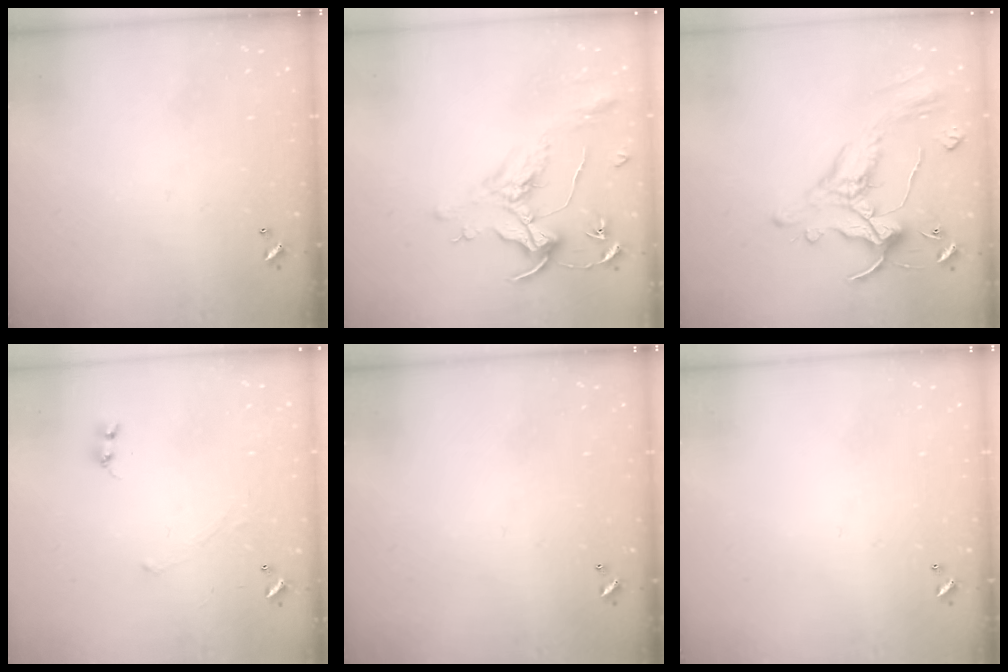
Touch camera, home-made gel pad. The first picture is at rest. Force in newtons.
{"total": 1.6, "press": 1.4, "slide": 0.7}
{"total": 2.5, "press": 2.2, "slide": 1.2}
{"total": 0.7, "press": 0.4, "slide": 0.5}
{"total": 0.0}
{"total": 0.0}